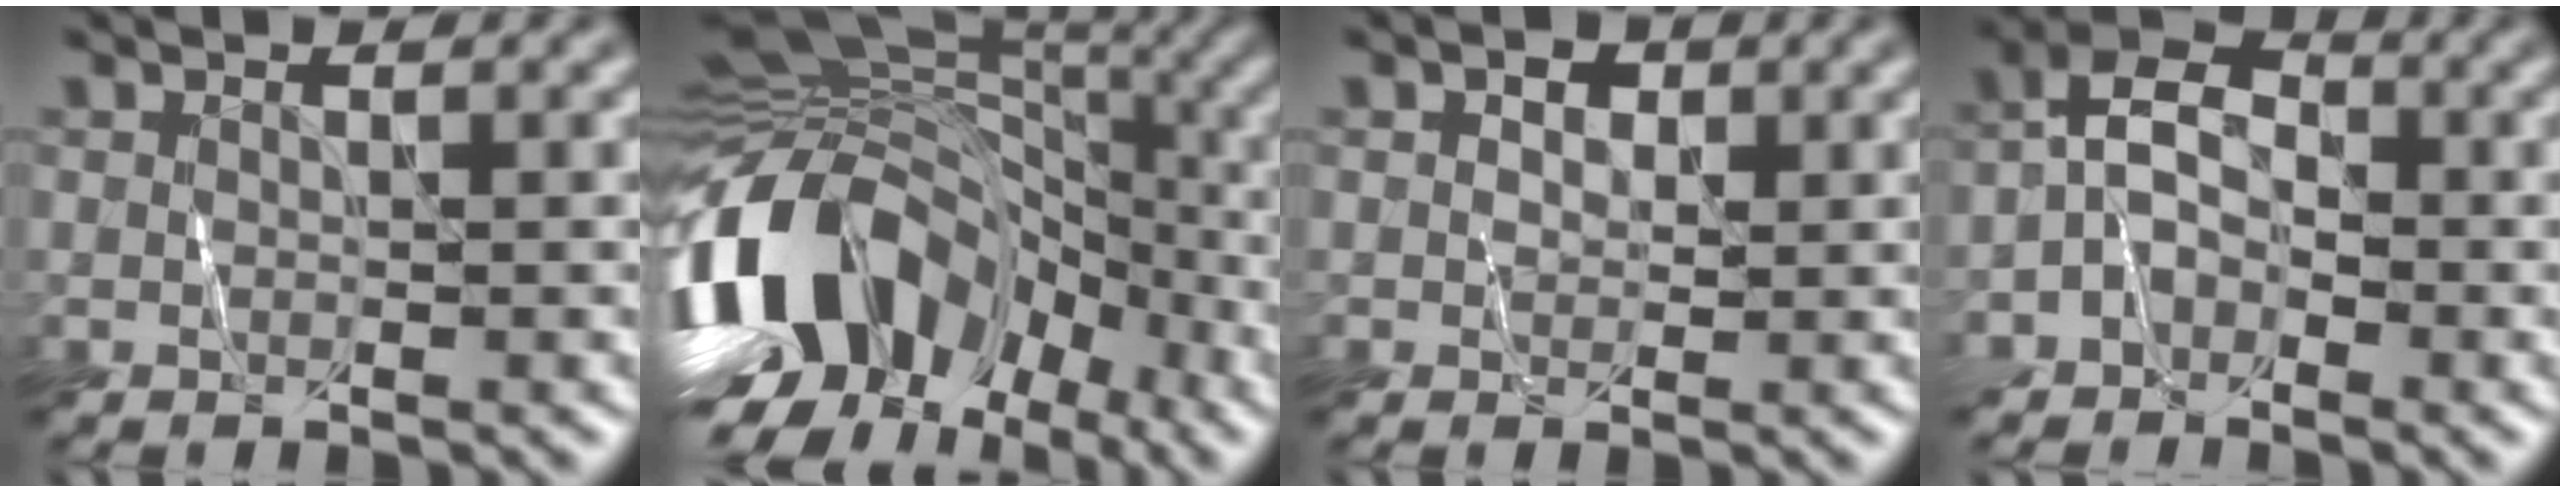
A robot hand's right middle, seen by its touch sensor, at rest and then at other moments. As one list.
[{"total": 15.8, "force": [-4.7, 11.2, 10.0], "torque": [-0.208, 0.016, -0.095]}, {"total": 1.4, "force": [0.6, 1.1, 0.5], "torque": [-0.006, 0.010, 0.008]}, {"total": 3.6, "force": [-1.6, 2.5, 2.0], "torque": [-0.038, 0.021, -0.042]}]